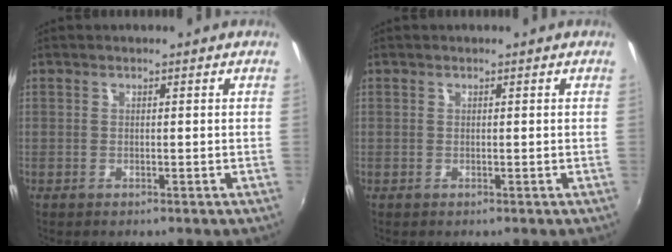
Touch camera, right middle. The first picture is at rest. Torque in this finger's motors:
{"motor_torque": [0.00, 0.00, 0.00, 0.00]}